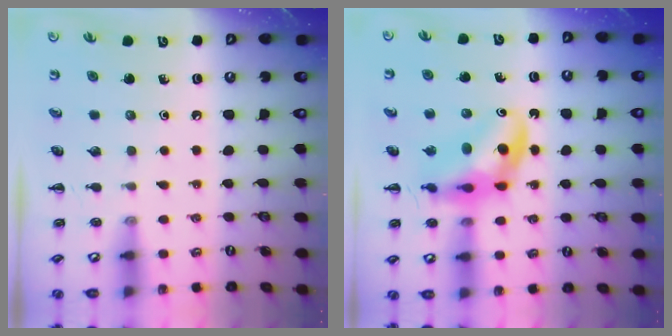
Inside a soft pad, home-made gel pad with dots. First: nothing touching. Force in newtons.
{"total": 11.8, "press": 11.3, "slide": 3.4}